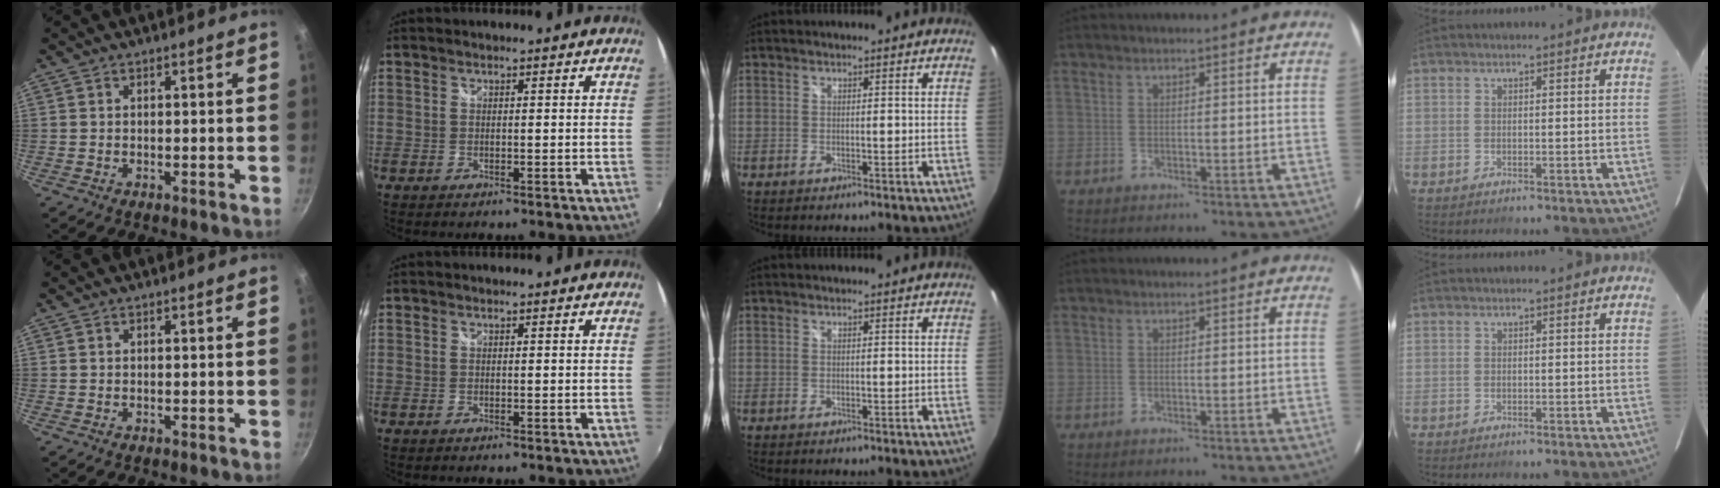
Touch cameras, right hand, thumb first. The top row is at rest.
{}